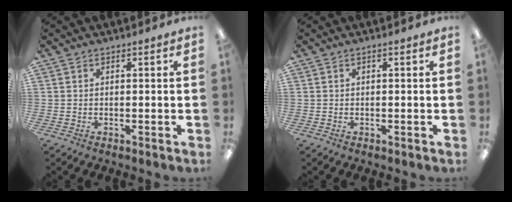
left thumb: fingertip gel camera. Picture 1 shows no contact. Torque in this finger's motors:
{"motor_torque": [0.00, 0.00, 0.05, 0.04, 0.00]}